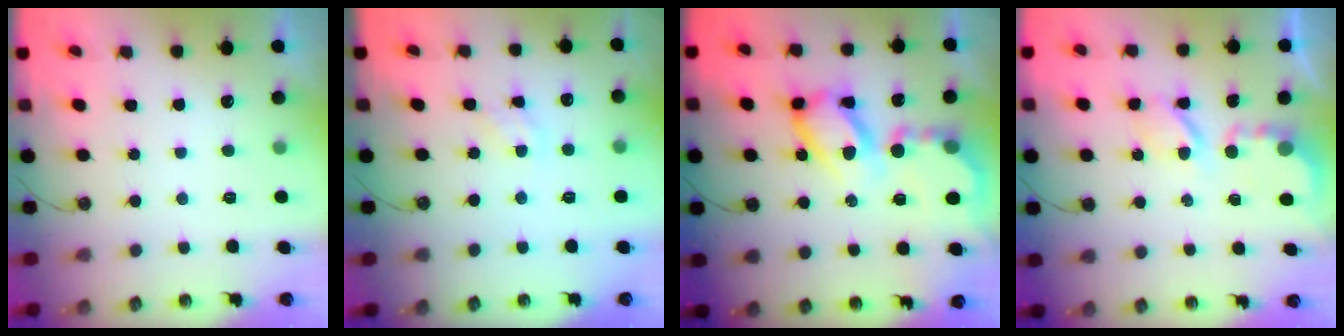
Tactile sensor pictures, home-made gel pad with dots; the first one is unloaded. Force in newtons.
{"total": 3.4, "press": 3.4, "slide": 0.3}
{"total": 16.9, "press": 16.8, "slide": 1.5}
{"total": 7.0, "press": 7.0, "slide": 0.3}